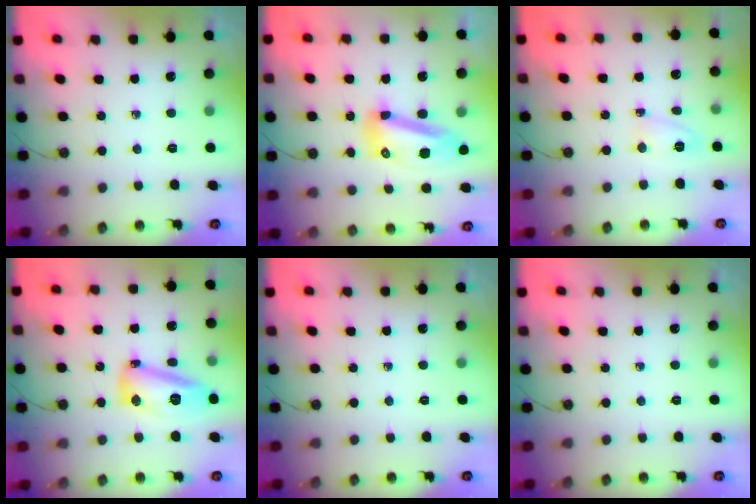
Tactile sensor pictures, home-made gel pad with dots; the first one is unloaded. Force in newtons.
{"total": 12.7, "press": 12.6, "slide": 1.5}
{"total": 5.4, "press": 3.8, "slide": 3.8}
{"total": 14.1, "press": 13.5, "slide": 4.1}
{"total": 0.0}
{"total": 0.0}